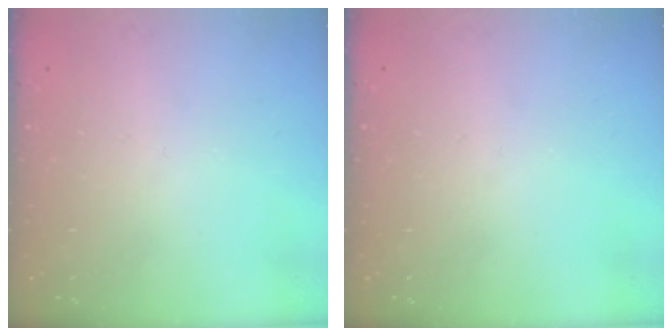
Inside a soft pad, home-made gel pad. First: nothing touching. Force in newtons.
{"total": 0.0}